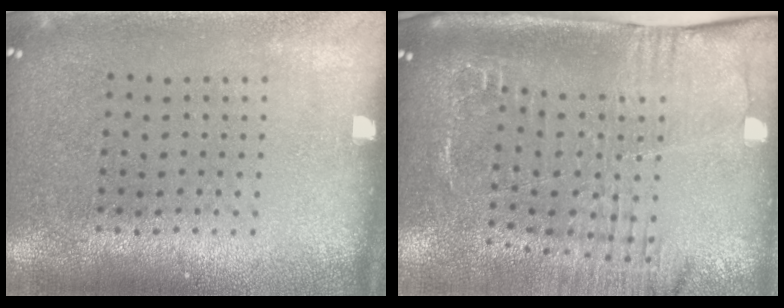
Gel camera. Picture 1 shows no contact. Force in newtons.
{"total": 2.7, "press": 2.1, "slide": 1.6}